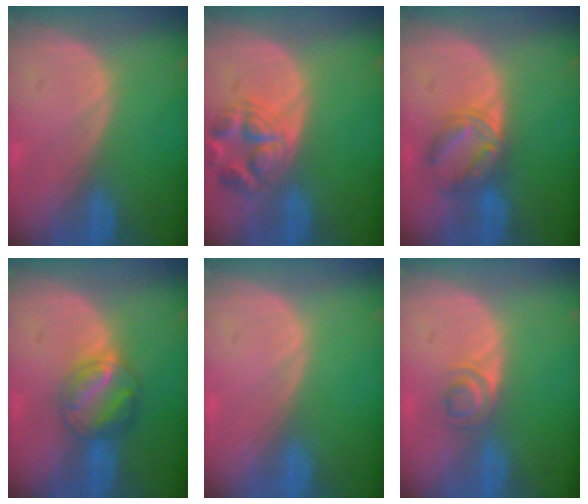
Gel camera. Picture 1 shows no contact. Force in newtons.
{"total": 6.5, "press": 6.2, "slide": 2.1}
{"total": 5.8, "press": 5.7, "slide": 0.9}
{"total": 5.8, "press": 5.7, "slide": 1.0}
{"total": 0.0}
{"total": 3.1, "press": 2.9, "slide": 0.8}